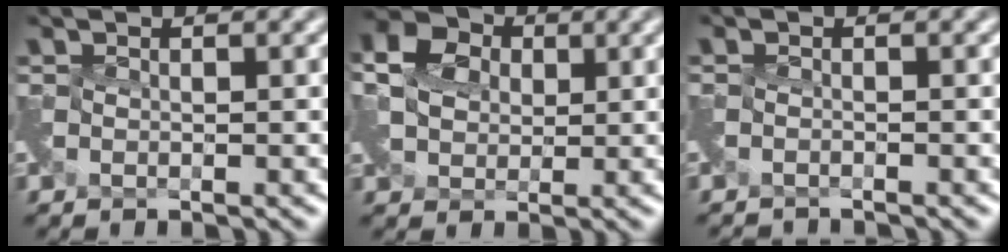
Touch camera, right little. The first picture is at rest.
{"total": 4.4, "force": [1.5, 3.6, 2.1], "torque": [-0.063, 0.018, 0.022]}
{"total": 1.8, "force": [-1.8, -0.4, -0.4], "torque": [0.007, -0.018, -0.039]}